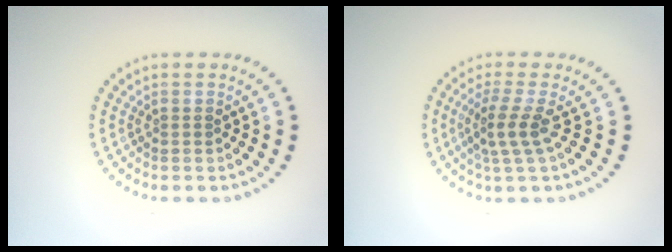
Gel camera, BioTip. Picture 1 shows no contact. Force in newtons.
{"total": 2.6, "press": 1.9, "slide": 1.7}